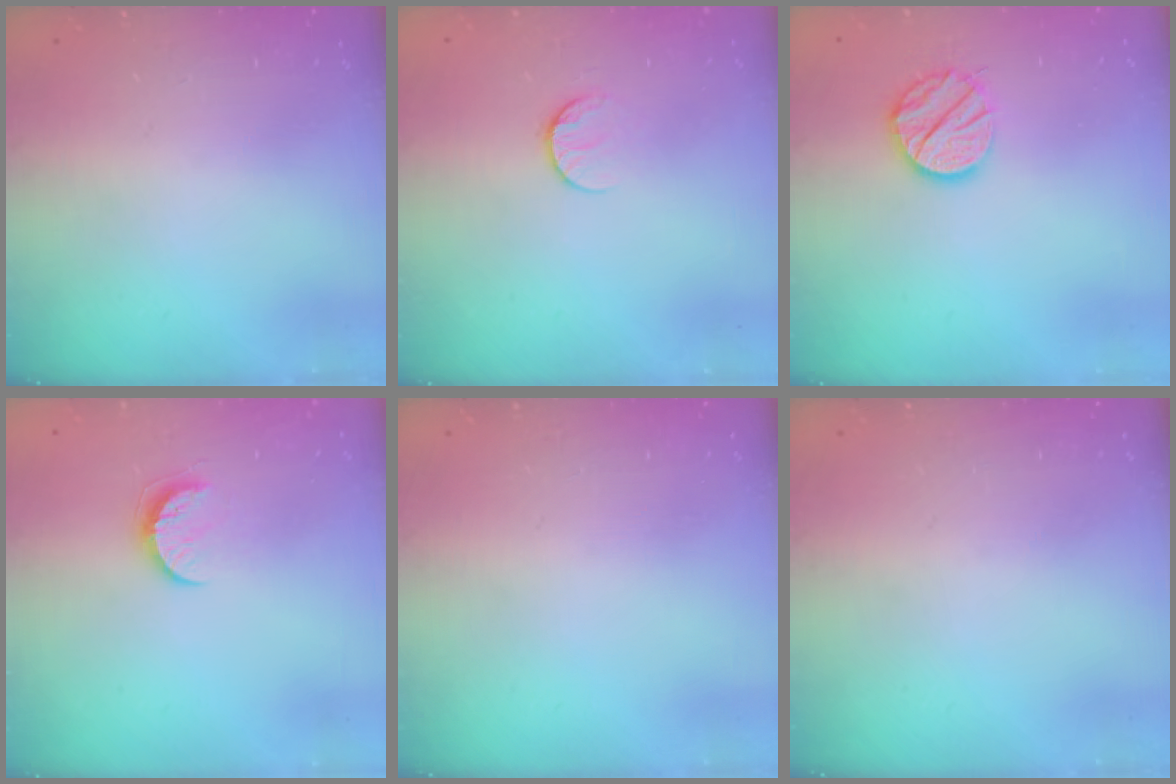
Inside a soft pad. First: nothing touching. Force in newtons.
{"total": 8.5, "press": 8.5, "slide": 0.8}
{"total": 11.5, "press": 11.4, "slide": 1.0}
{"total": 7.5, "press": 7.4, "slide": 0.4}
{"total": 0.0}
{"total": 0.0}